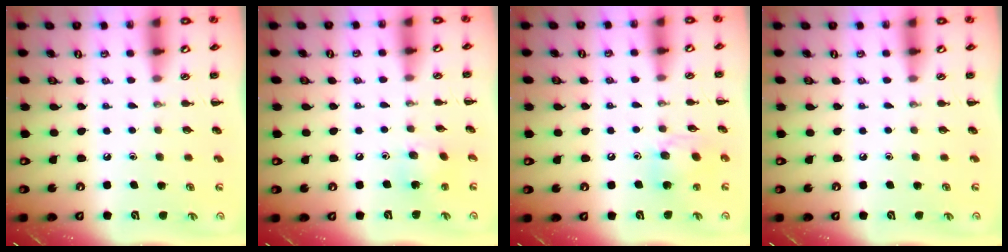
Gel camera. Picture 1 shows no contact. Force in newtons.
{"total": 6.6, "press": 6.4, "slide": 1.6}
{"total": 11.2, "press": 10.9, "slide": 2.4}
{"total": 0.0}